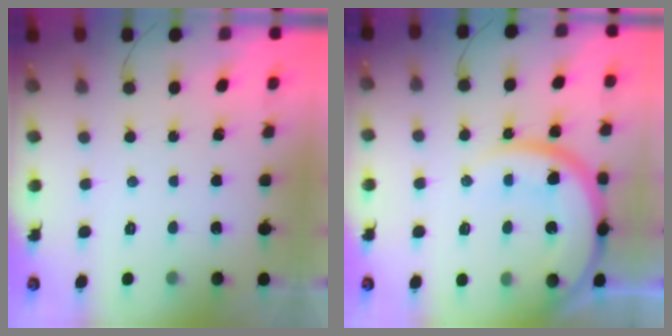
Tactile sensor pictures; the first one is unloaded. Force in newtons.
{"total": 15.8, "press": 15.7, "slide": 2.0}